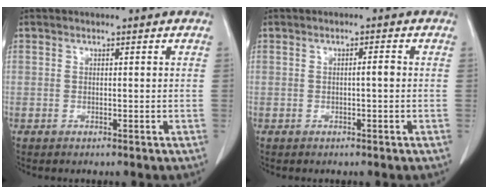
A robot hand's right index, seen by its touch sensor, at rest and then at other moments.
{"total": 1.4, "force": [-0.1, 0.1, 1.4], "torque": [-0.023, 0.004, -0.001]}